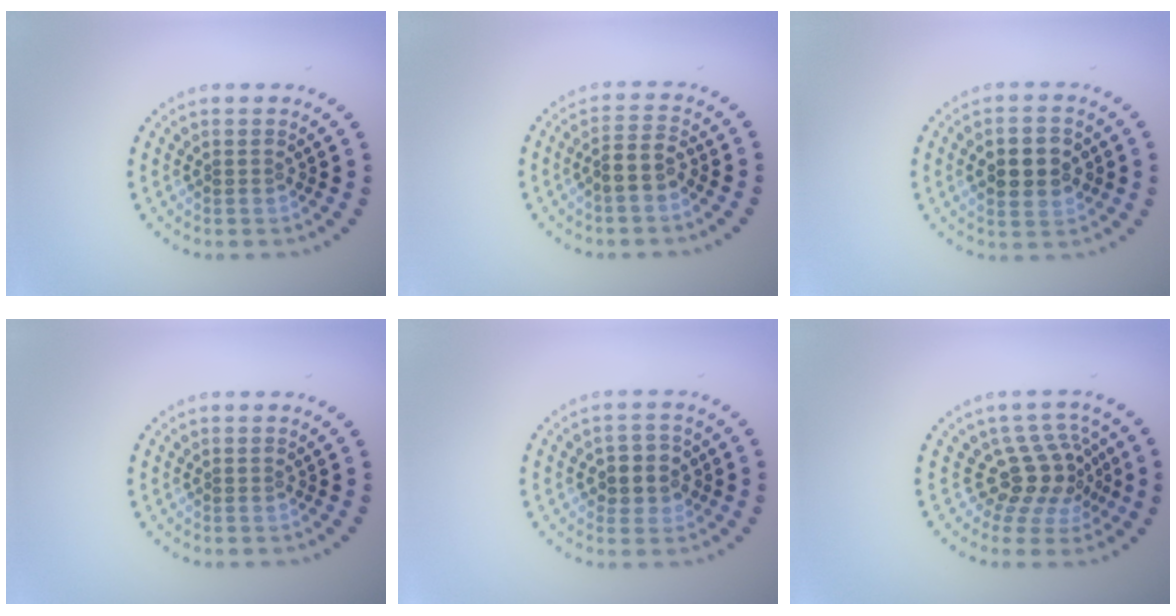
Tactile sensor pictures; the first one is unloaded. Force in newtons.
{"total": 2.4, "press": 2.2, "slide": 1.0}
{"total": 4.6, "press": 4.6, "slide": 0.1}
{"total": 0.0}
{"total": 2.9, "press": 2.7, "slide": 0.8}
{"total": 4.0, "press": 2.9, "slide": 2.7}